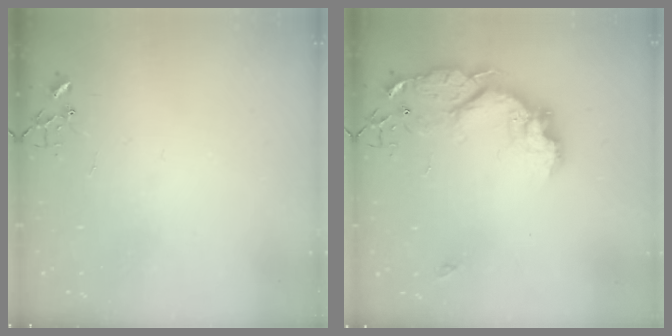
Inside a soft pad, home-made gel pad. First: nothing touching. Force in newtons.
{"total": 16.3, "press": 16.3, "slide": 1.2}